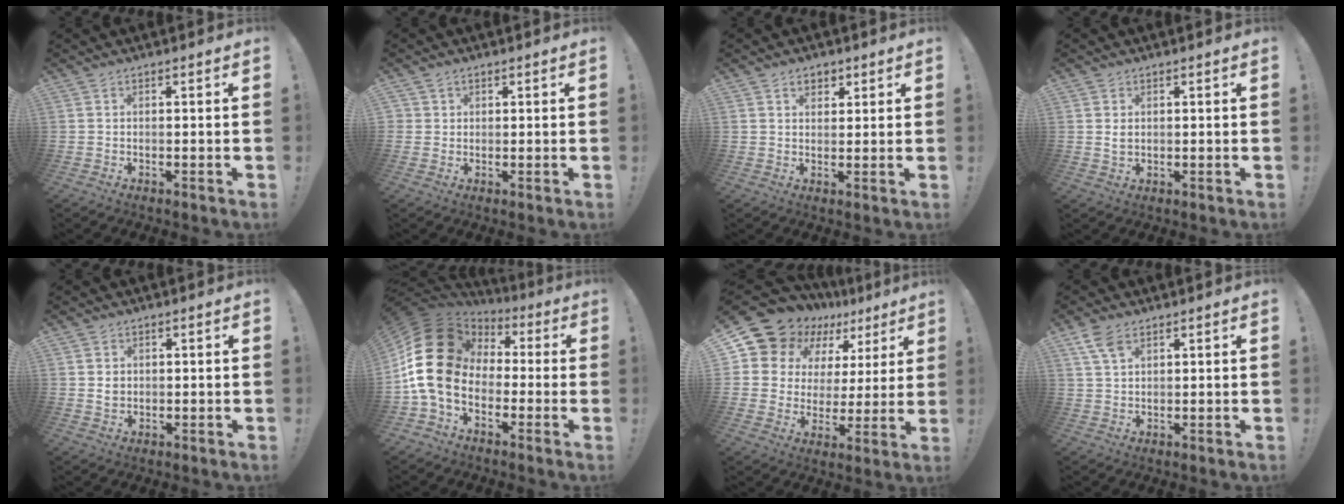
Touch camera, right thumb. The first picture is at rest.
{"total": 1.9, "force": [0.9, 1.7, 0.3], "torque": [-0.008, -0.001, 0.017]}
{"total": 3.8, "force": [2.1, 2.8, 1.6], "torque": [-0.022, 0.000, 0.037]}
{"total": 1.9, "force": [0.7, 1.4, 1.1], "torque": [-0.023, 0.002, 0.014]}
{"total": 2.2, "force": [0.7, 1.9, 0.8], "torque": [-0.010, 0.000, 0.013]}
{"total": 20.0, "force": [0.4, 14.6, 13.7], "torque": [-0.265, 0.009, 0.022]}
{"total": 14.2, "force": [11.5, 7.5, 3.8], "torque": [-0.078, -0.093, 0.223]}
{"total": 5.7, "force": [3.4, 2.9, 3.5], "torque": [-0.070, -0.010, 0.067]}